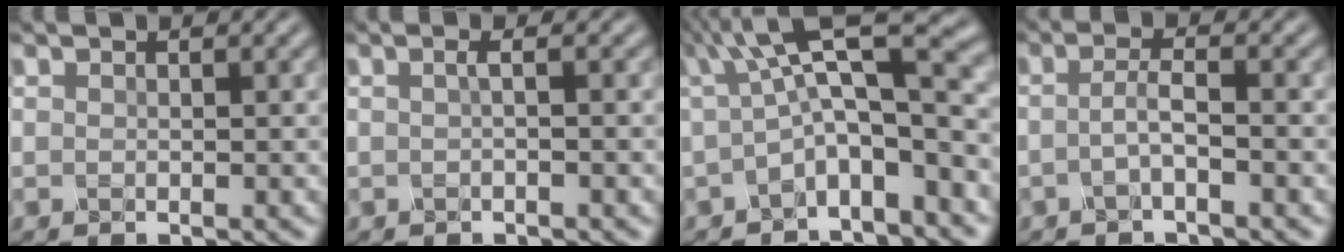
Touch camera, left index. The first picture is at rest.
{"total": 1.0, "force": [-0.3, 0.1, 0.9], "torque": [-0.018, 0.004, -0.011]}
{"total": 7.8, "force": [0.2, 2.4, 7.5], "torque": [-0.111, 0.016, -0.011]}
{"total": 1.9, "force": [-1.0, 0.2, 1.6], "torque": [-0.034, 0.003, -0.024]}